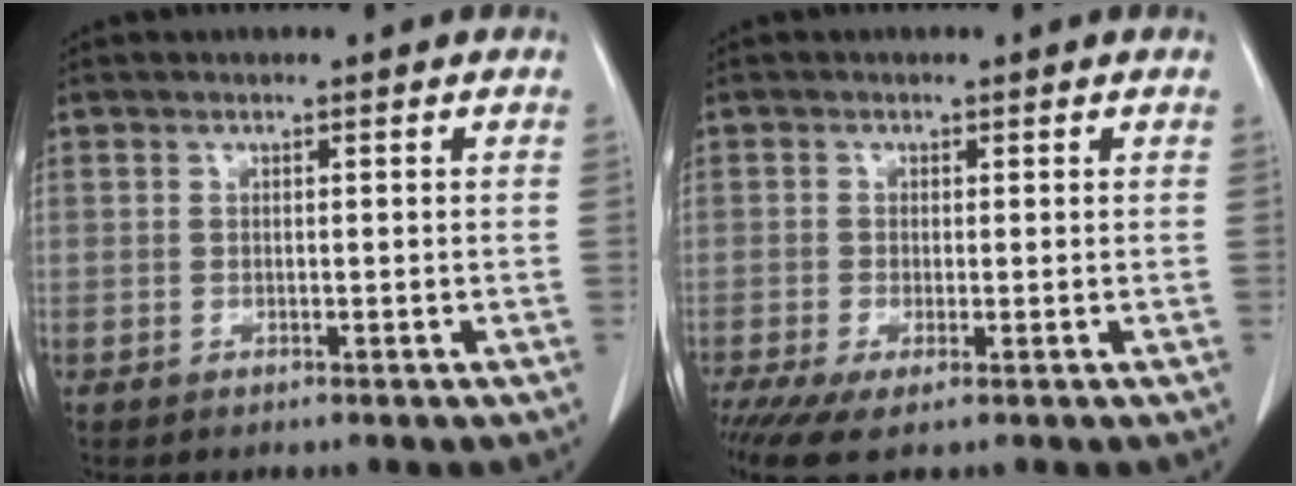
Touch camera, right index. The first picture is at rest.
{"total": 4.9, "force": [-2.7, 1.1, 3.9], "torque": [-0.069, -0.015, -0.048]}